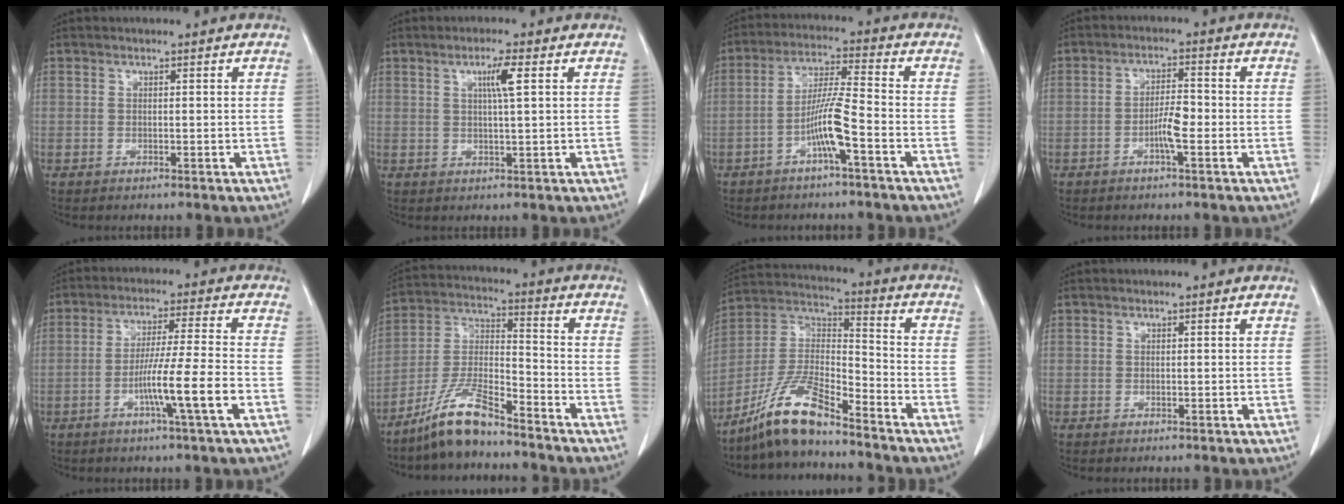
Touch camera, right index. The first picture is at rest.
{"total": 3.6, "force": [1.2, -0.2, 3.4], "torque": [-0.060, -0.001, 0.020]}
{"total": 7.3, "force": [-3.2, -0.2, 6.6], "torque": [-0.132, 0.010, -0.060]}
{"total": 4.1, "force": [-1.4, 0.6, 3.8], "torque": [-0.069, 0.004, -0.026]}
{"total": 9.5, "force": [-3.5, -1.2, 8.8], "torque": [-0.155, -0.006, -0.063]}
{"total": 10.5, "force": [-8.4, 1.7, 6.0], "torque": [-0.132, -0.006, -0.165]}
{"total": 12.0, "force": [-9.5, 1.9, 7.1], "torque": [-0.150, 0.004, -0.183]}
{"total": 0.0}